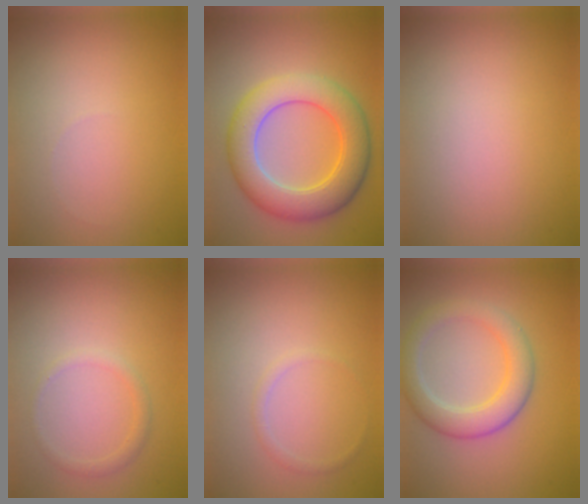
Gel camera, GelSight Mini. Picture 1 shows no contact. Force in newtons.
{"total": 7.6, "press": 7.6, "slide": 0.1}
{"total": 0.0}
{"total": 1.2, "press": 1.2, "slide": 0.1}
{"total": 0.8, "press": 0.8, "slide": 0.0}
{"total": 4.4, "press": 4.4, "slide": 0.3}